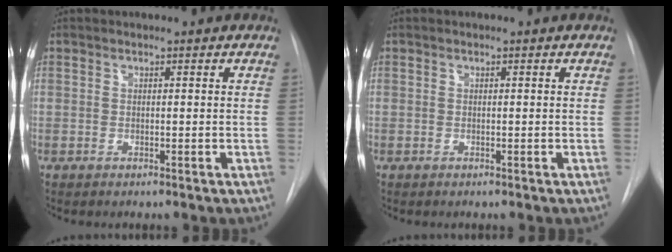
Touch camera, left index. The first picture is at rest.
{"total": 0.0}